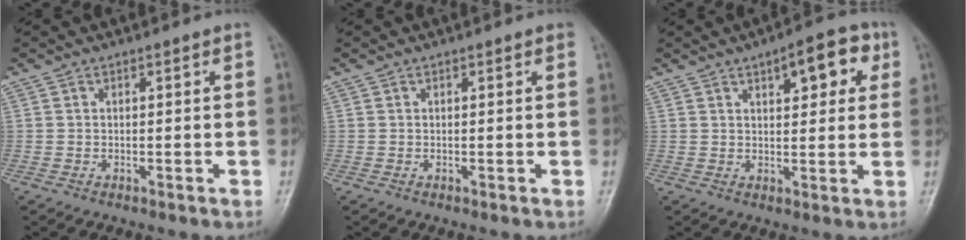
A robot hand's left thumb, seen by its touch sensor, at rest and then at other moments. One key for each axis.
{"total": 0.5, "fx": 0.3, "fy": 0.2, "fz": 0.4, "tx": -0.006, "ty": 0.000, "tz": -0.001}
{"total": 8.0, "fx": 3.5, "fy": 3.7, "fz": 6.2, "tx": -0.045, "ty": -0.004, "tz": 0.037}